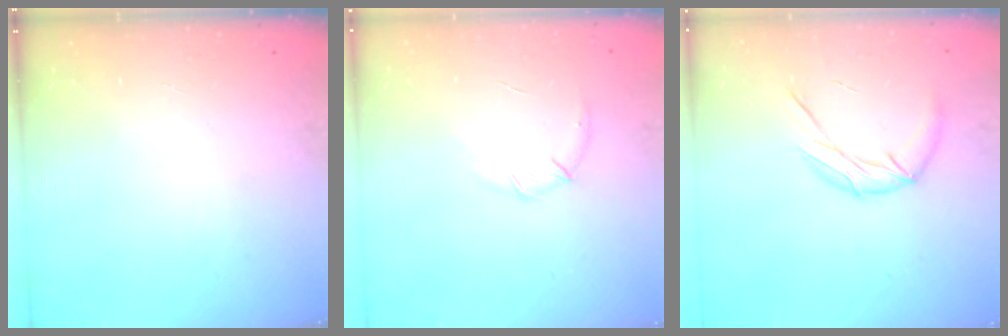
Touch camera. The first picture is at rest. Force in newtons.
{"total": 6.8, "press": 6.6, "slide": 1.9}
{"total": 10.4, "press": 10.4, "slide": 1.0}